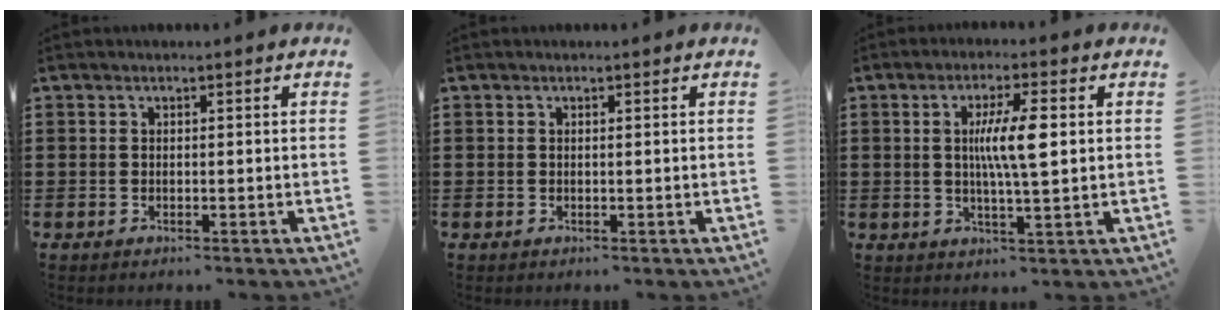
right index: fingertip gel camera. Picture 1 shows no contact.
{"total": 0.0}
{"total": 7.1, "force": [1.0, 0.9, 7.0], "torque": [-0.131, -0.002, 0.013]}